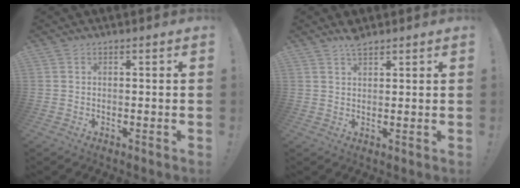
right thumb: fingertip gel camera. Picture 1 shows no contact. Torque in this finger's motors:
{"motor_torque": [-0.05, 0.67, 0.18, -0.40, 0.04]}